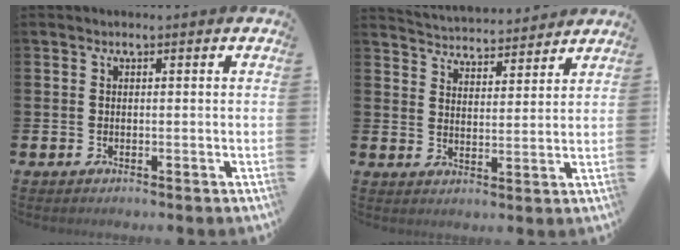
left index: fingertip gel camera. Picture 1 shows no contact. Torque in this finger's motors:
{"motor_torque": [0.93, -1.05, 0.09, 0.04]}